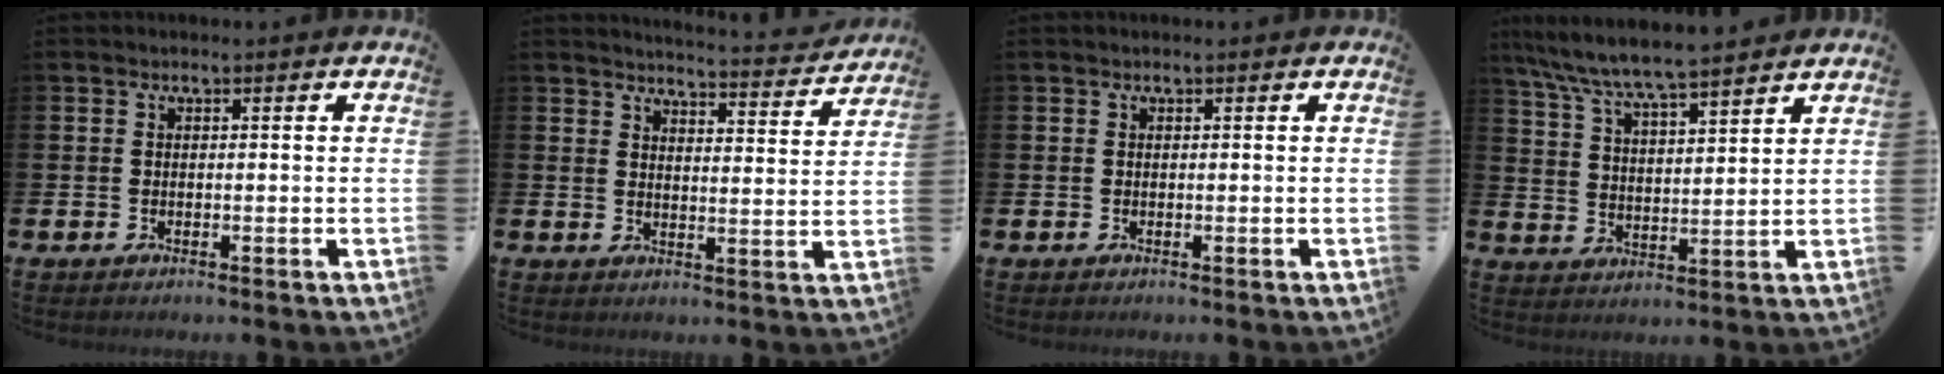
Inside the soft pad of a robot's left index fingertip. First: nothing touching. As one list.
[{"total": 4.6, "force": [4.5, 0.0, 0.5], "torque": [-0.010, -0.039, 0.075]}, {"total": 0.0}, {"total": 7.2, "force": [7.0, 0.3, 1.9], "torque": [-0.067, -0.040, 0.124]}]